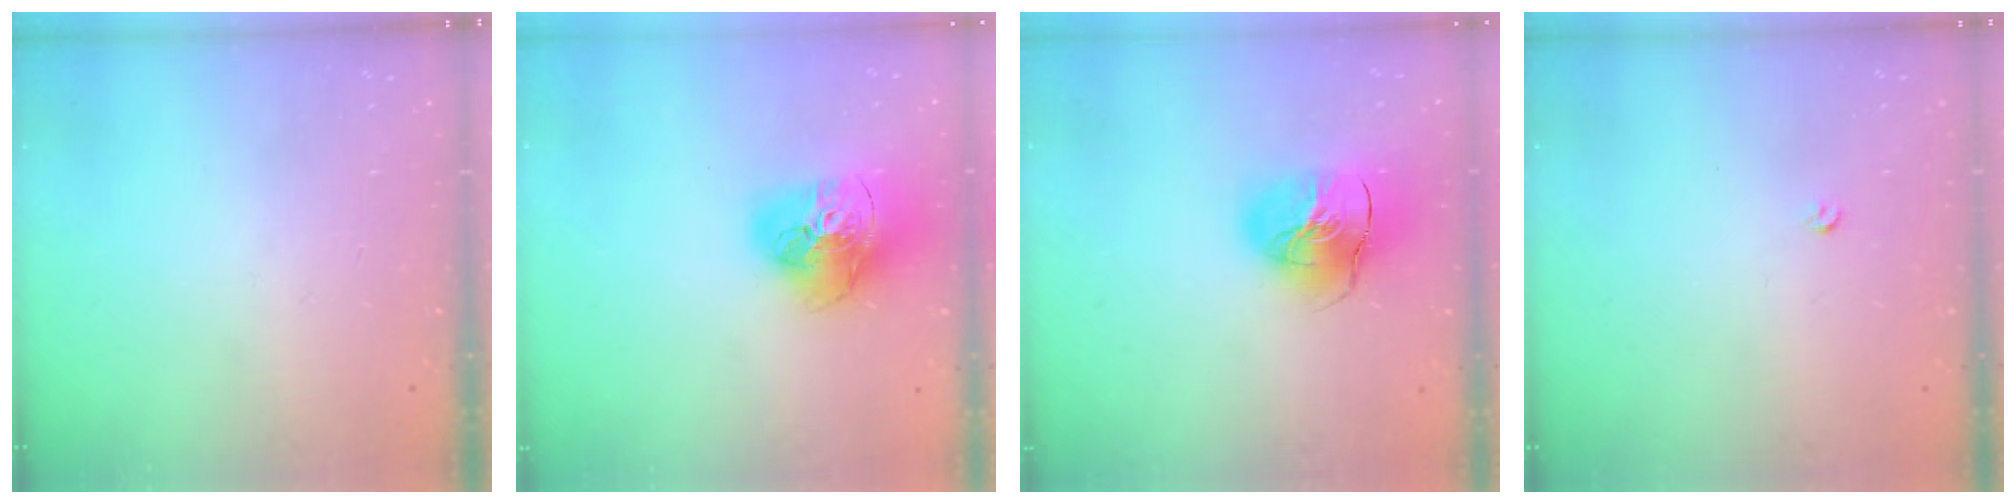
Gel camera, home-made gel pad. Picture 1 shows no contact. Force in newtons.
{"total": 21.0, "press": 20.9, "slide": 2.1}
{"total": 16.5, "press": 16.4, "slide": 2.3}
{"total": 2.6, "press": 2.5, "slide": 0.4}